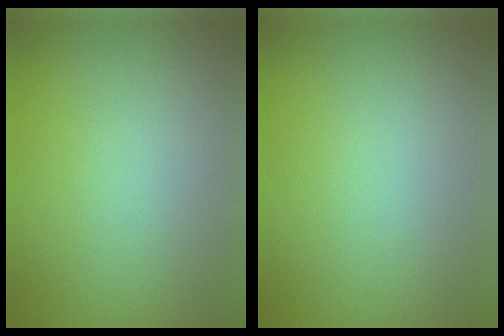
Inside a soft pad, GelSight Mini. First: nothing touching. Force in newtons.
{"total": 0.0}